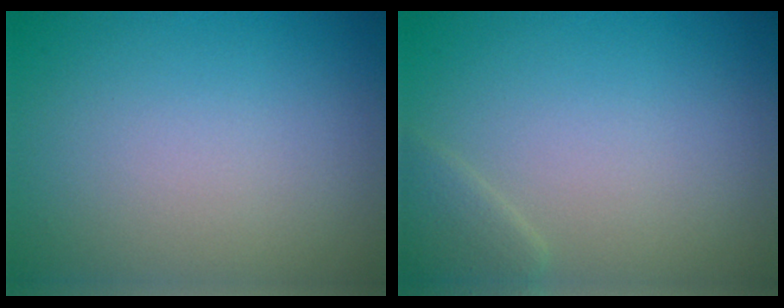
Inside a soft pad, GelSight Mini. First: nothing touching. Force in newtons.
{"total": 1.5, "press": 1.5, "slide": 0.1}